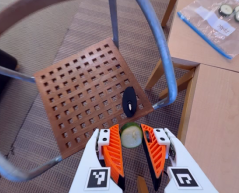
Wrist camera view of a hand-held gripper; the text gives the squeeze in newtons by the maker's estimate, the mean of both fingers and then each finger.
{"total": 8.0, "left": 7.7, "right": 8.3}